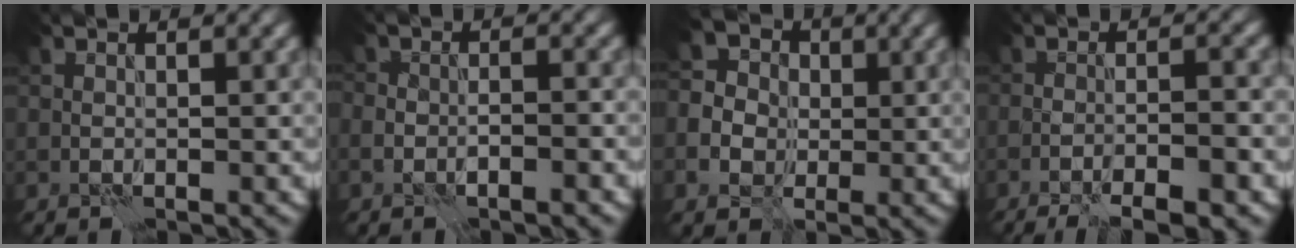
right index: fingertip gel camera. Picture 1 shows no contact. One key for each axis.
{"total": 2.3, "fx": -1.4, "fy": 1.0, "fz": 1.5, "tx": -0.014, "ty": 0.008, "tz": -0.028}
{"total": 5.4, "fx": -0.7, "fy": 4.9, "fz": 2.3, "tx": -0.040, "ty": 0.009, "tz": -0.023}
{"total": 7.3, "fx": -4.8, "fy": 1.6, "fz": 5.2, "tx": -0.068, "ty": 0.001, "tz": -0.068}